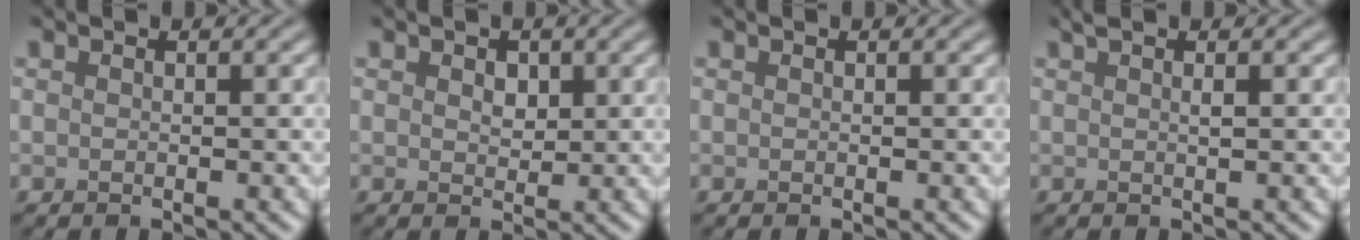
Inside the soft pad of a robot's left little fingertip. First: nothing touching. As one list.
[{"total": 1.2, "force": [0.5, 0.9, 0.6], "torque": [-0.010, -0.003, 0.011]}, {"total": 0.0}, {"total": 1.4, "force": [0.8, 0.4, 1.2], "torque": [-0.015, 0.004, 0.011]}]